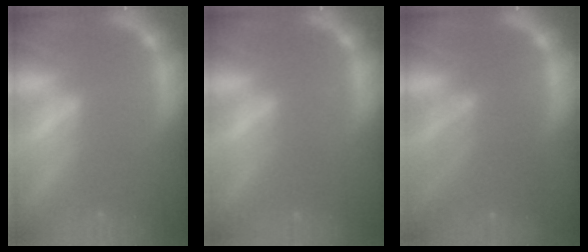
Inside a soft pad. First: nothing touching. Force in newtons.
{"total": 1.5}
{"total": 5.5}